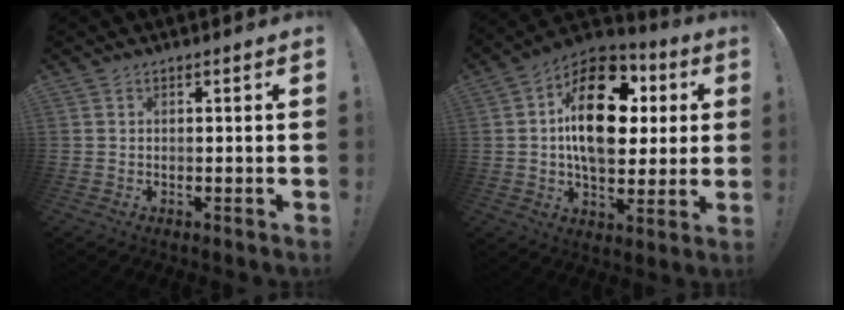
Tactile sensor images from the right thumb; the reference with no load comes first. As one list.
[{"total": 22.8, "force": [4.4, 14.1, 17.3], "torque": [-0.264, 0.000, 0.079]}]